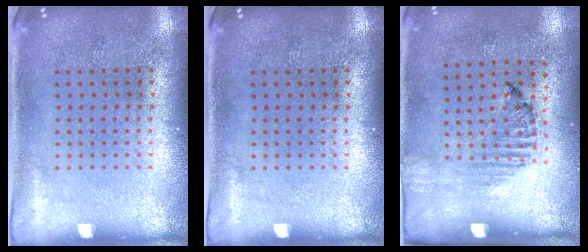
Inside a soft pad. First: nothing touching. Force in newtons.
{"total": 0.0}
{"total": 1.3, "press": 1.1, "slide": 0.6}